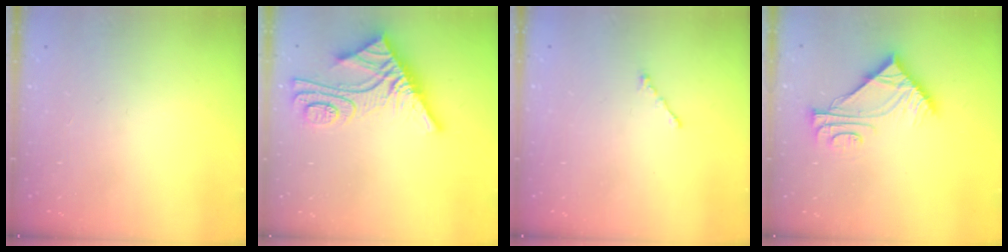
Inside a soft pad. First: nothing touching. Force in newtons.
{"total": 13.4, "press": 13.3, "slide": 1.0}
{"total": 0.9, "press": 0.8, "slide": 0.2}
{"total": 9.8, "press": 9.8, "slide": 0.4}